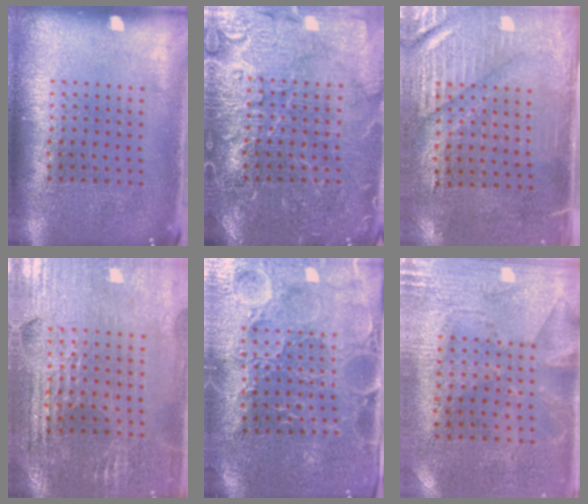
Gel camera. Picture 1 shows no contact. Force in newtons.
{"total": 6.5, "press": 6.4, "slide": 1.0}
{"total": 3.0, "press": 2.6, "slide": 1.5}
{"total": 2.8, "press": 2.8, "slide": 0.4}
{"total": 3.7, "press": 3.6, "slide": 0.7}
{"total": 2.7, "press": 2.3, "slide": 1.5}